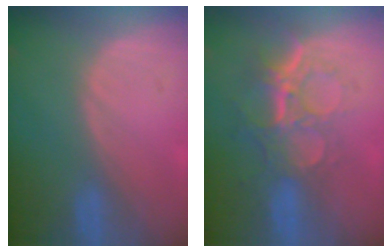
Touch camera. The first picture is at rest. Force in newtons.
{"total": 9.2, "press": 7.7, "slide": 5.0}